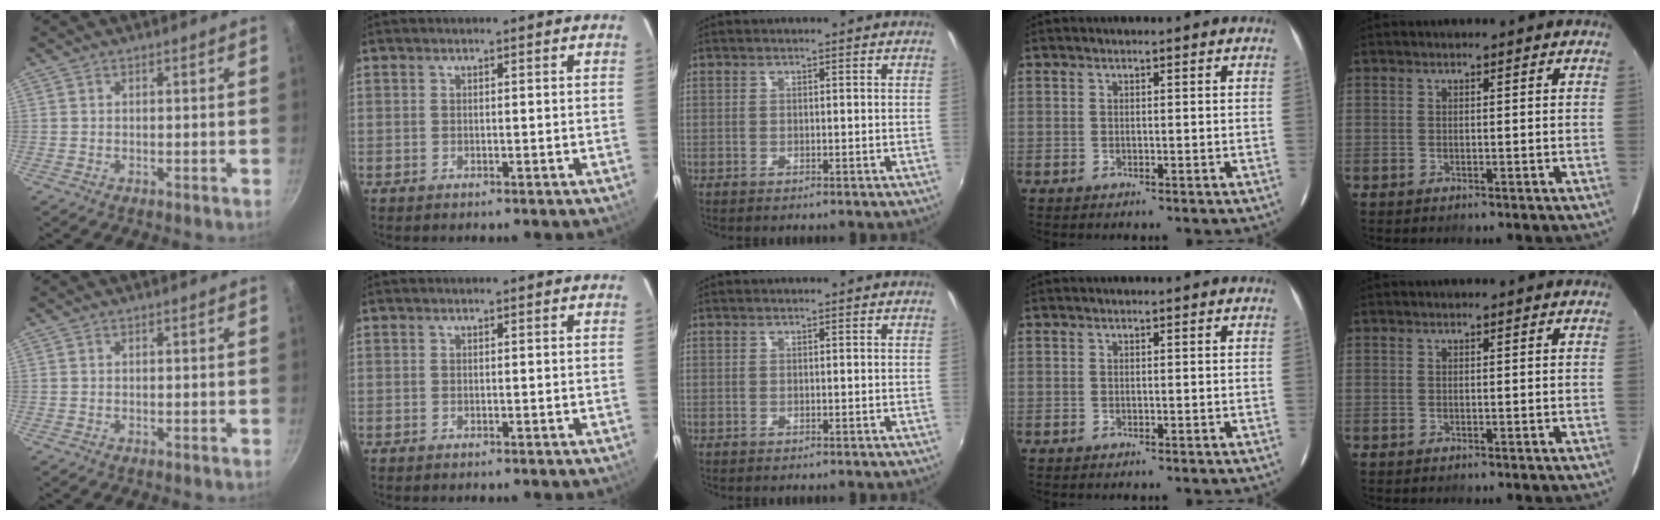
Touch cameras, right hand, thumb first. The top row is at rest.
{}